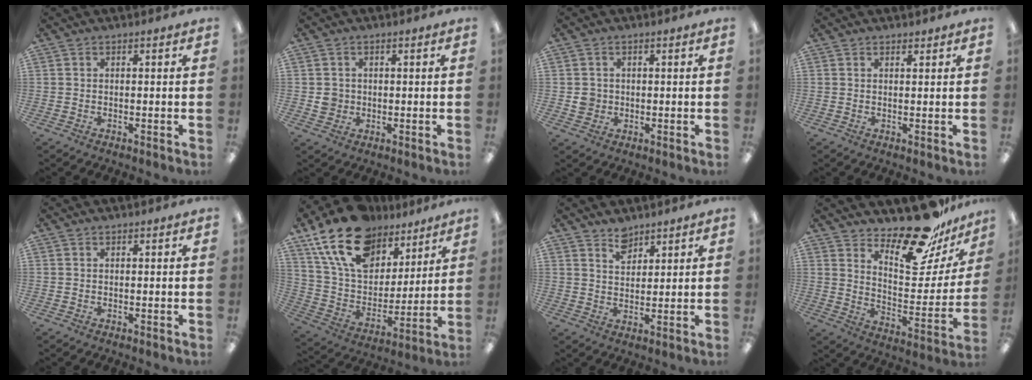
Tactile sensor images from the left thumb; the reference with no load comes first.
{"total": 3.1, "force": [0.1, 3.0, 0.7], "torque": [-0.008, 0.003, -0.001]}
{"total": 3.0, "force": [0.0, 2.9, 0.7], "torque": [-0.007, 0.002, -0.002]}
{"total": 1.0, "force": [0.9, 0.4, 0.1], "torque": [0.005, -0.003, 0.016]}
{"total": 0.0}
{"total": 20.5, "force": [13.1, 12.1, 10.1], "torque": [-0.193, -0.060, 0.243]}
{"total": 5.1, "force": [4.2, 2.6, 1.3], "torque": [-0.013, -0.022, 0.076]}
{"total": 21.5, "force": [17.3, 7.5, 10.4], "torque": [-0.135, -0.121, 0.289]}